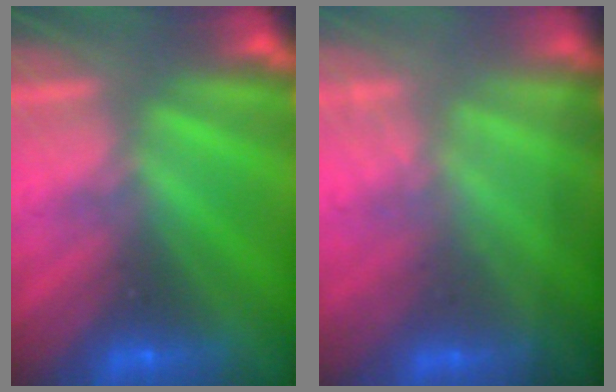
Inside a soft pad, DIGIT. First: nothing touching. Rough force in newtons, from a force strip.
{"total": 1.3}